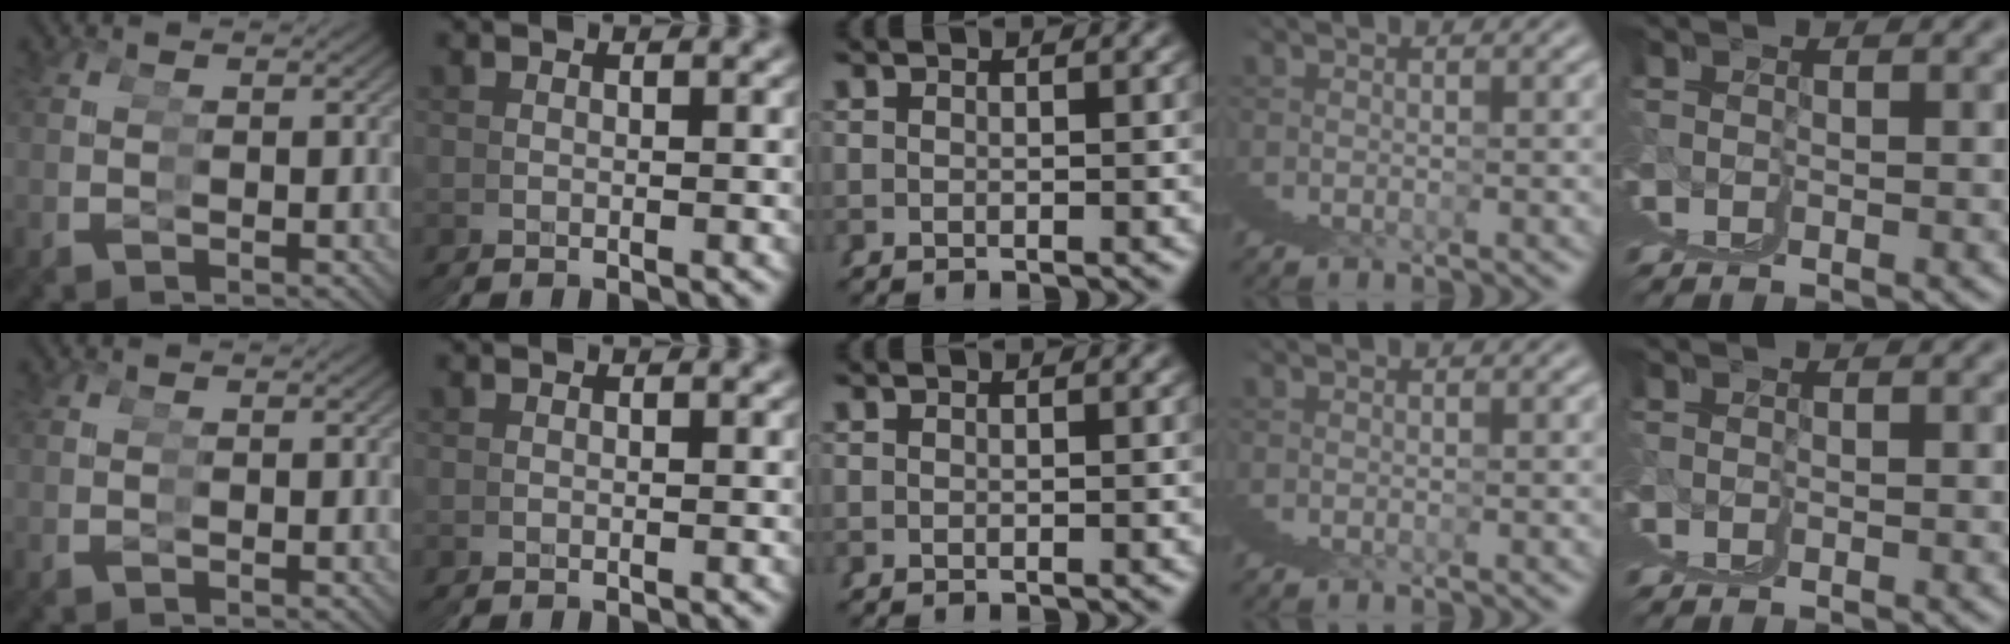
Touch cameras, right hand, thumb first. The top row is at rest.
{}